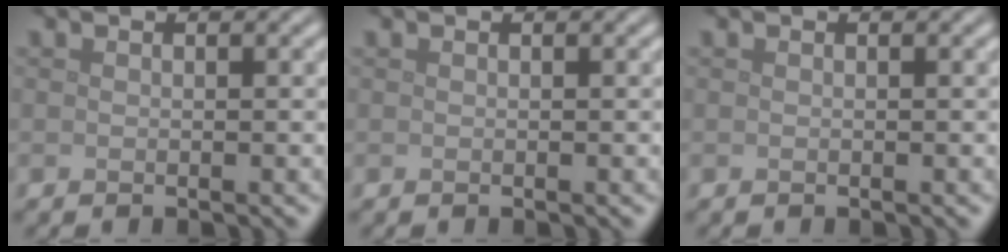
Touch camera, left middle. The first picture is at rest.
{"total": 0.0}
{"total": 0.0}